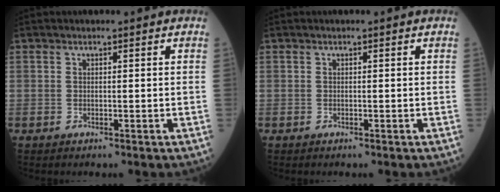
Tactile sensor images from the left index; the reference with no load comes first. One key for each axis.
{"total": 0.0}